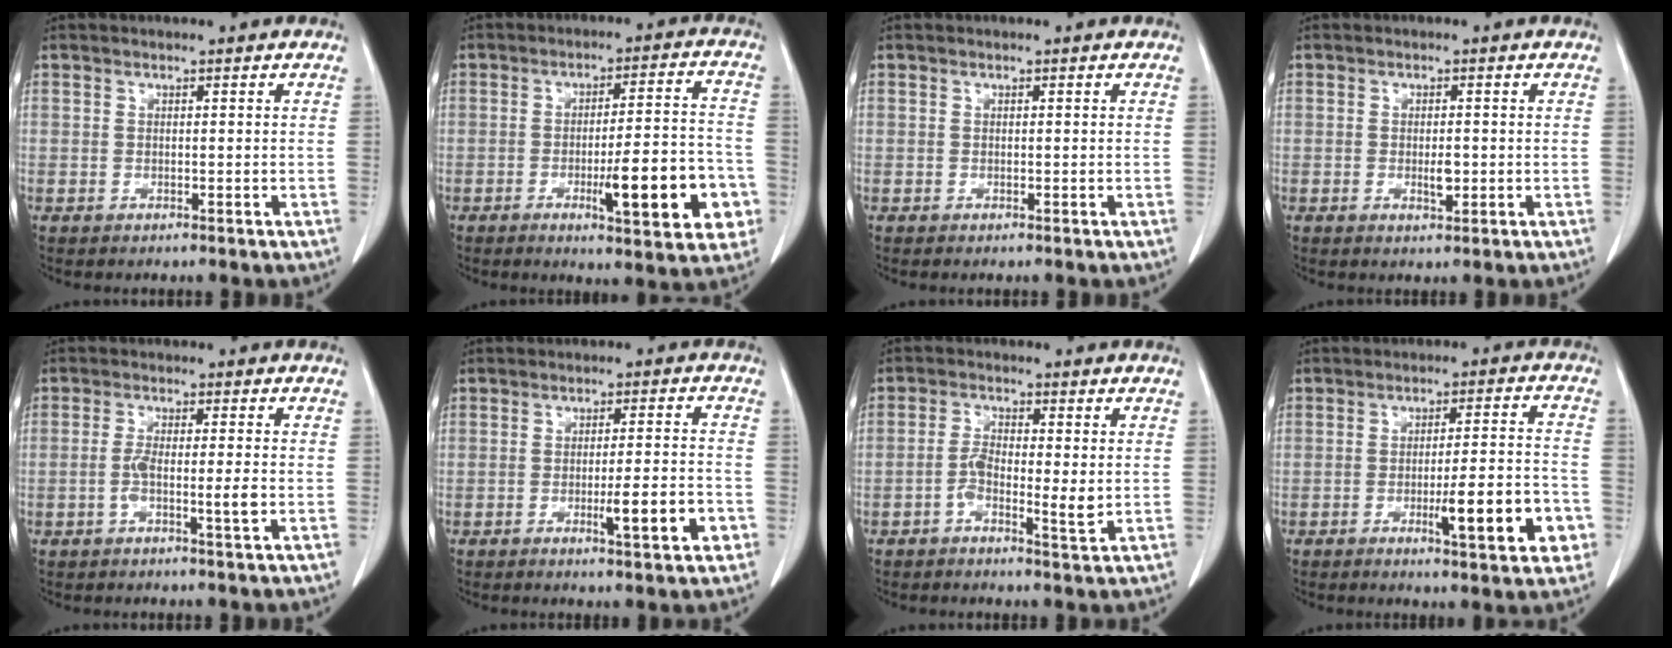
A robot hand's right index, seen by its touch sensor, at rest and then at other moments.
{"total": 13.1, "force": [-4.3, 2.5, 12.1], "torque": [-0.163, 0.008, -0.056]}
{"total": 0.0}
{"total": 2.1, "force": [-0.4, 0.8, 1.9], "torque": [-0.036, -0.001, -0.002]}
{"total": 4.2, "force": [-1.2, 0.0, 4.0], "torque": [-0.079, -0.003, -0.021]}
{"total": 6.6, "force": [-2.5, 0.5, 6.1], "torque": [-0.092, -0.003, -0.032]}
{"total": 5.1, "force": [-0.9, 1.3, 4.8], "torque": [-0.093, 0.000, -0.016]}
{"total": 10.5, "force": [-3.7, 1.4, 9.8], "torque": [-0.138, 0.003, -0.049]}